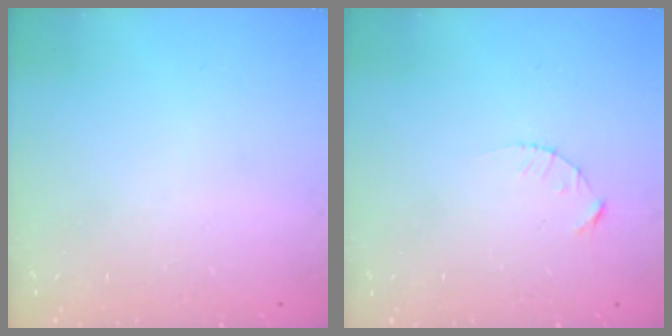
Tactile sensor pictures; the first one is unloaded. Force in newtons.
{"total": 2.1, "press": 2.1, "slide": 0.3}